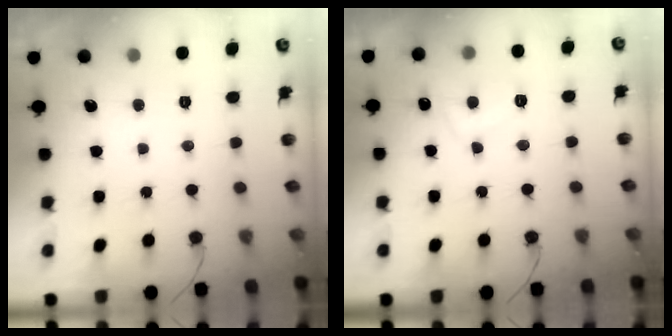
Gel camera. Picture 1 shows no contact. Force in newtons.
{"total": 4.4, "press": 4.4, "slide": 0.7}